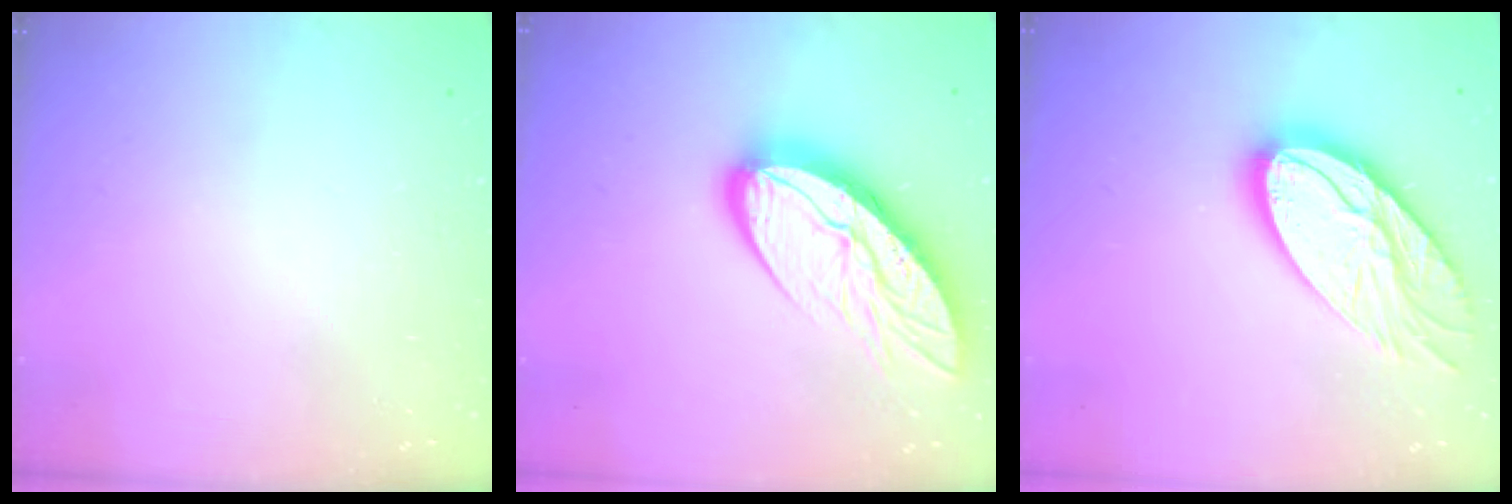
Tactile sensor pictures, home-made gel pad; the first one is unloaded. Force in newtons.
{"total": 15.0, "press": 15.0, "slide": 1.5}
{"total": 19.2, "press": 19.1, "slide": 1.5}